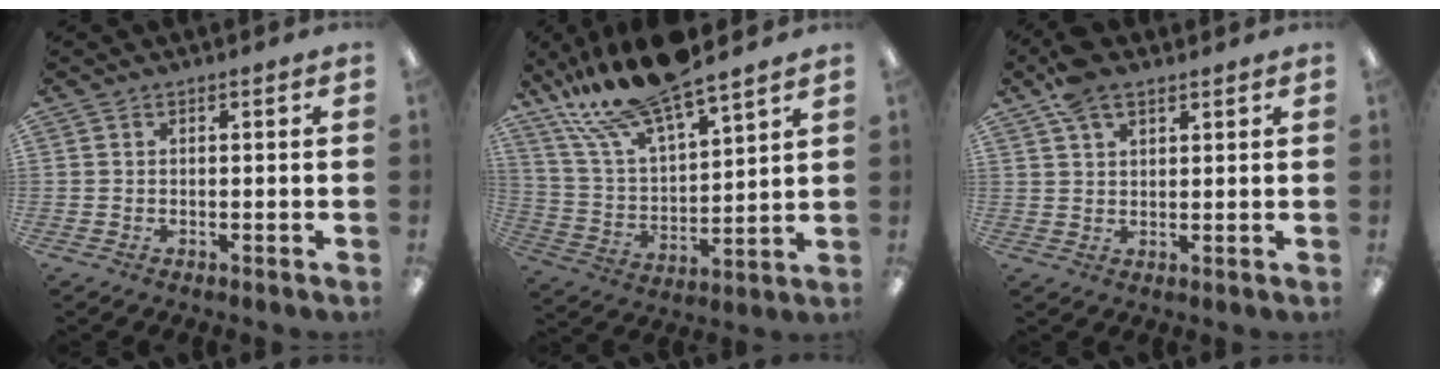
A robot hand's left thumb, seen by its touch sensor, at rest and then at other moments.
{"total": 18.4, "force": [15.6, 4.4, 8.6], "torque": [-0.188, -0.090, 0.280]}
{"total": 6.2, "force": [4.2, 3.0, 3.3], "torque": [-0.060, -0.014, 0.078]}